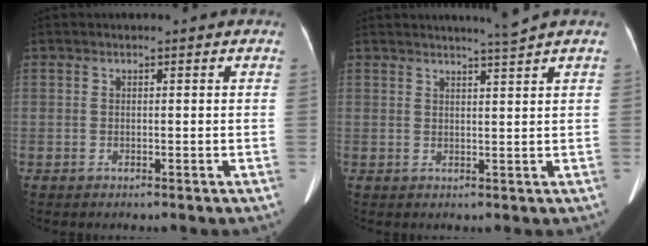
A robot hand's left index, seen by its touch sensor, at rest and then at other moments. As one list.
[{"total": 2.8, "force": [2.3, -1.3, 0.8], "torque": [-0.014, -0.013, 0.041]}]